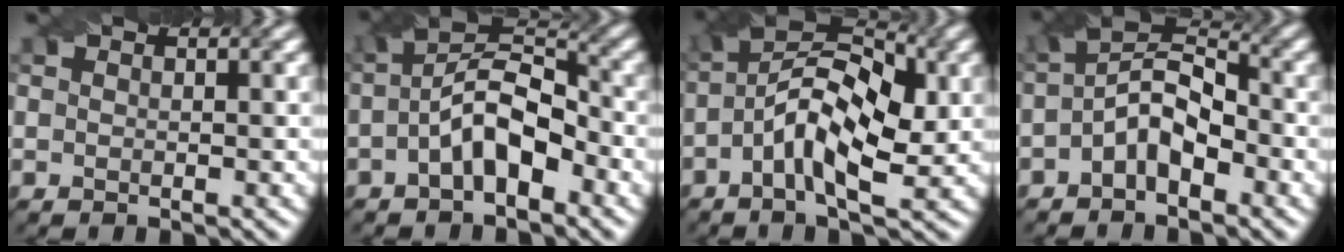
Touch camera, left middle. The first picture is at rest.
{"total": 6.0, "force": [-1.7, 2.9, 5.0], "torque": [-0.089, 0.016, -0.034]}
{"total": 8.1, "force": [-0.8, 3.7, 7.2], "torque": [-0.131, 0.021, -0.023]}
{"total": 5.3, "force": [-1.4, 2.8, 4.2], "torque": [-0.077, 0.014, -0.033]}